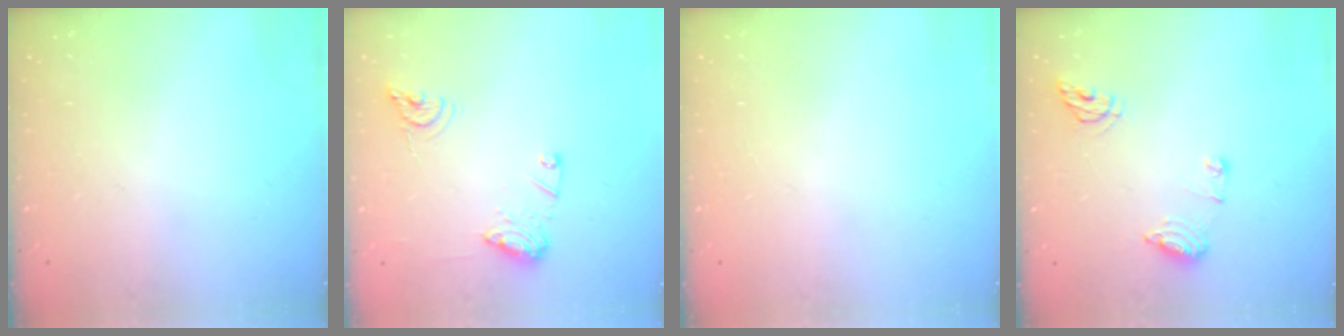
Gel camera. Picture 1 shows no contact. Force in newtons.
{"total": 11.2, "press": 11.1, "slide": 1.1}
{"total": 0.0}
{"total": 8.9, "press": 8.8, "slide": 1.1}